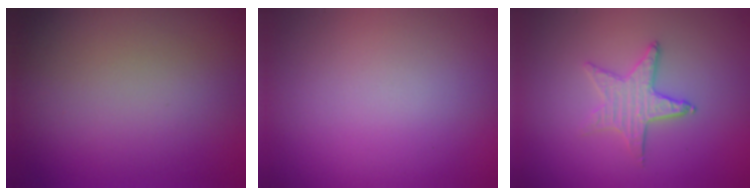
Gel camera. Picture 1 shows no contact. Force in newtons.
{"total": 0.0}
{"total": 2.8, "press": 2.5, "slide": 1.3}